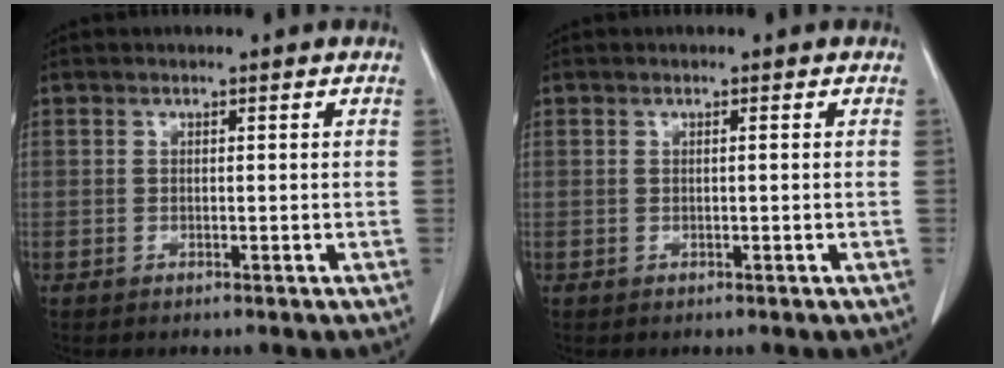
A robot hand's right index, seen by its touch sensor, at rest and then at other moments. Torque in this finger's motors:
{"motor_torque": [-0.10, 0.07, -0.02, 0.00]}